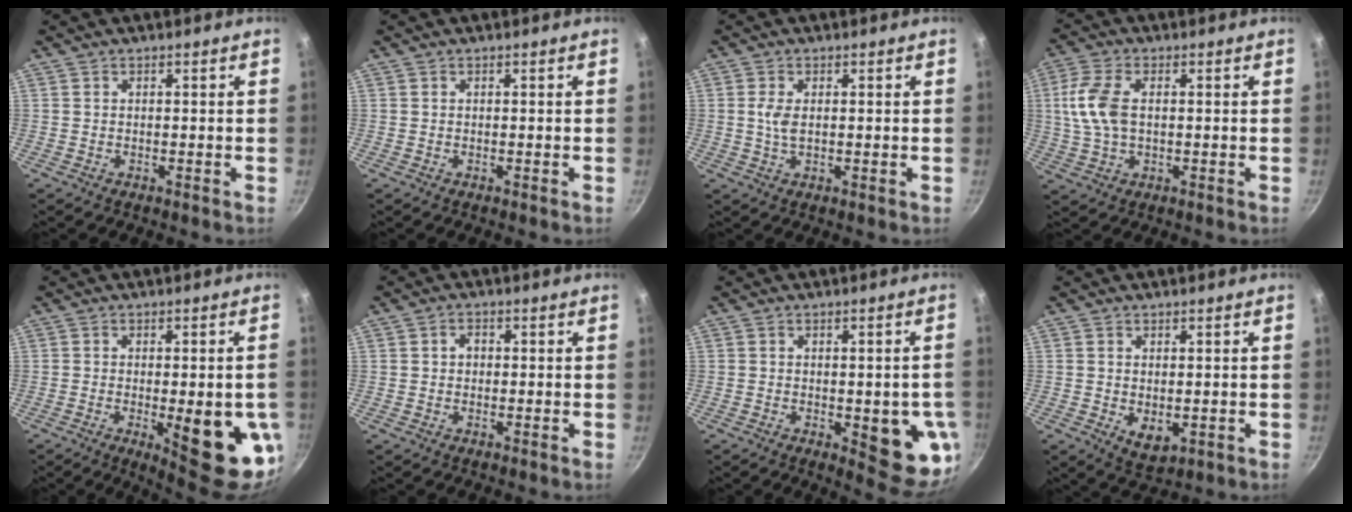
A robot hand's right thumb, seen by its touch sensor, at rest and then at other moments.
{"total": 0.0}
{"total": 3.1, "force": [0.4, 1.5, 2.6], "torque": [-0.054, 0.001, 0.008]}
{"total": 9.1, "force": [1.1, 5.3, 7.4], "torque": [-0.155, 0.010, 0.016]}
{"total": 16.0, "force": [-3.7, 4.9, 14.7], "torque": [-0.159, -0.004, -0.038]}
{"total": 2.0, "force": [0.1, 1.7, 1.1], "torque": [-0.009, 0.006, 0.001]}
{"total": 11.7, "force": [-2.3, 4.4, 10.5], "torque": [-0.089, -0.007, -0.025]}
{"total": 4.7, "force": [-0.4, 3.0, 3.6], "torque": [-0.054, -0.016, 0.001]}